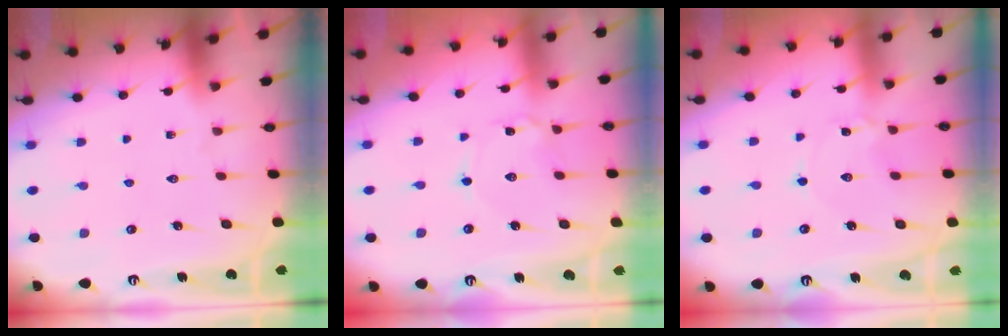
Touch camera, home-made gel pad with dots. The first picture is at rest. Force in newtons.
{"total": 2.0, "press": 2.0, "slide": 0.2}
{"total": 1.6, "press": 1.6, "slide": 0.2}